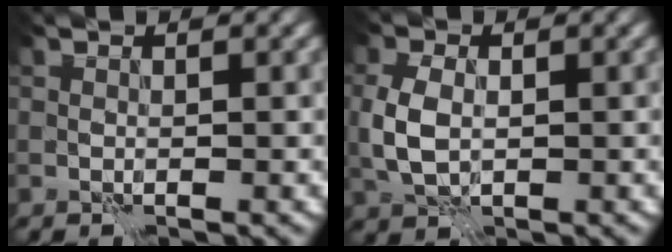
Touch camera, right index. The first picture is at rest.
{"total": 3.6, "force": [0.1, 2.4, 2.6], "torque": [-0.067, -0.003, 0.002]}